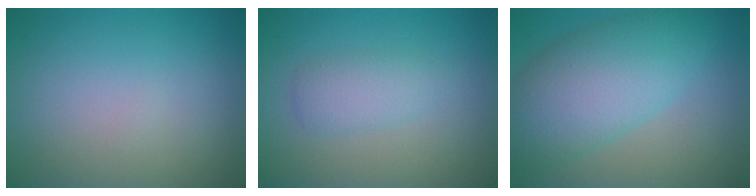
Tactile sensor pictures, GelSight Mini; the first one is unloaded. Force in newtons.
{"total": 2.3, "press": 2.3, "slide": 0.1}
{"total": 7.9, "press": 7.9, "slide": 0.2}